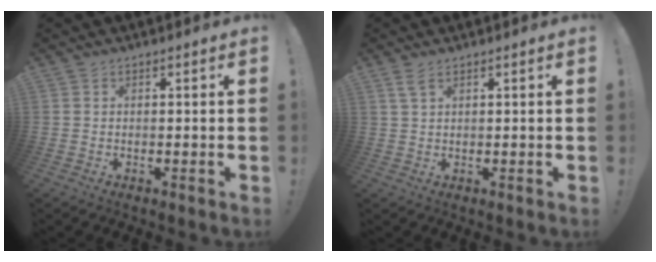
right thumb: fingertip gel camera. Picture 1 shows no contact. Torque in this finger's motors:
{"motor_torque": [-0.08, -0.08, 0.00, 0.01, 0.09]}